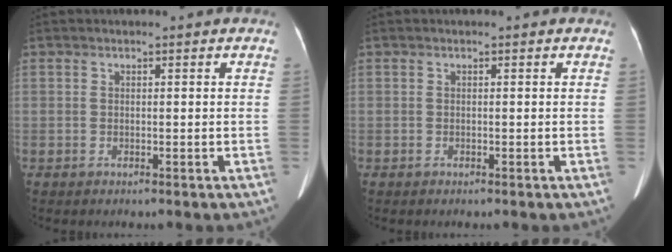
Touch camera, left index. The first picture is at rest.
{"total": 0.0}